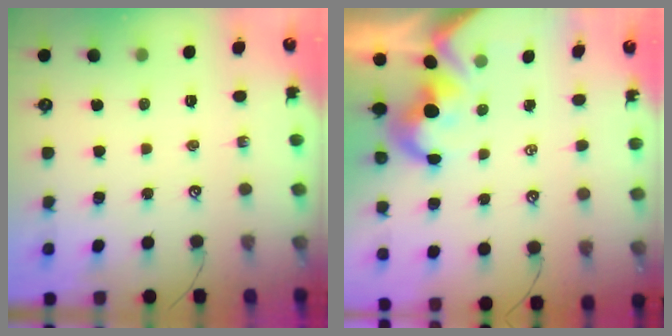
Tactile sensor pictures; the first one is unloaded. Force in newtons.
{"total": 3.0, "press": 2.8, "slide": 1.1}